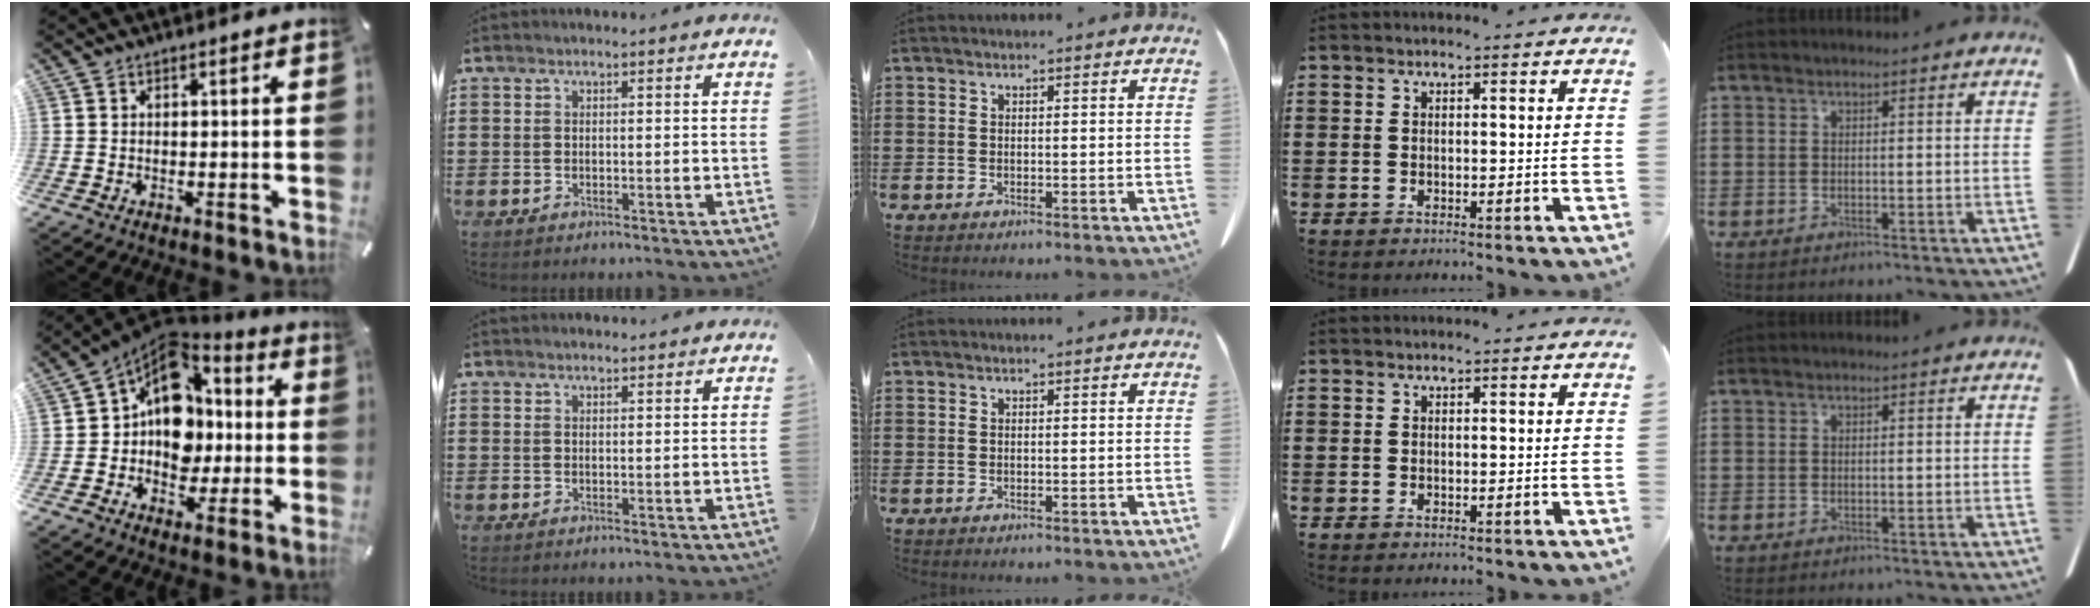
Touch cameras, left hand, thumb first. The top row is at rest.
{"thumb": {"total": 13.4, "force": [1.1, 11.3, 7.2], "torque": [-0.120, -0.023, 0.027]}, "index": {"total": 1.3, "force": [1.2, 0.2, 0.1], "torque": [-0.004, 0.000, 0.024]}}